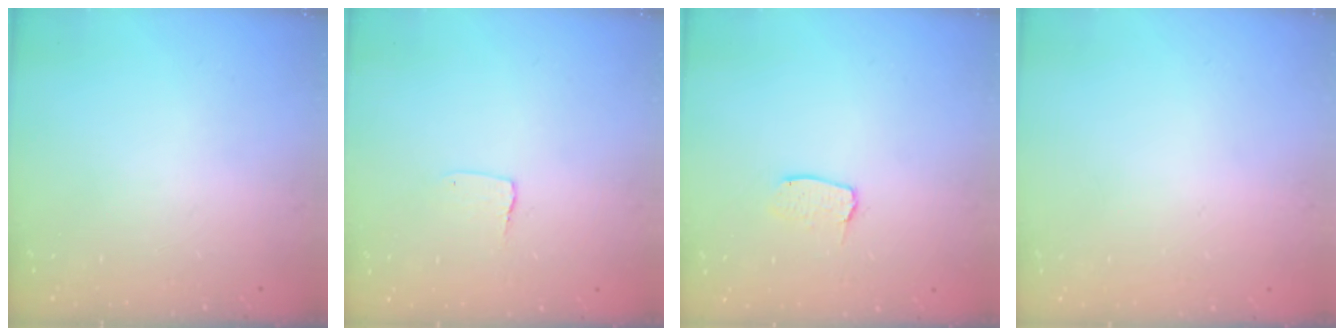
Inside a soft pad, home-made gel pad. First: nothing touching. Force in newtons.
{"total": 3.5, "press": 3.4, "slide": 0.3}
{"total": 4.9, "press": 4.9, "slide": 0.3}
{"total": 0.0}